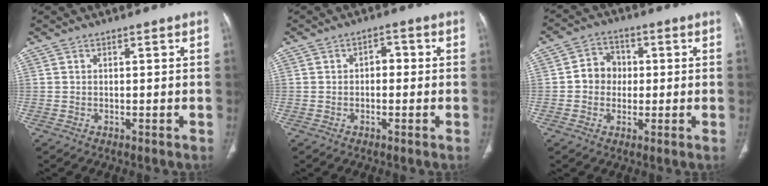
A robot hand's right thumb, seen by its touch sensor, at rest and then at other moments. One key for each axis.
{"total": 2.6, "fx": -0.1, "fy": 1.9, "fz": 1.8, "tx": -0.012, "ty": 0.012, "tz": -0.010}
{"total": 6.2, "fx": 0.0, "fy": 5.5, "fz": 2.8, "tx": -0.018, "ty": 0.014, "tz": -0.009}